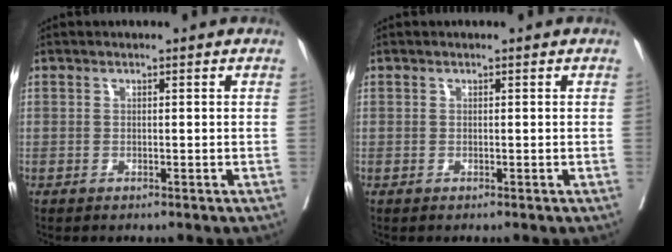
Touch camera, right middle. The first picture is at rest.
{"total": 0.0}